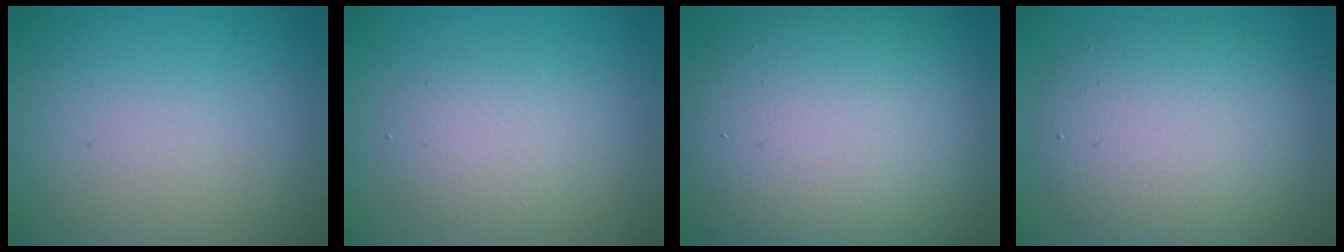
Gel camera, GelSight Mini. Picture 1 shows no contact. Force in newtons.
{"total": 2.8, "press": 2.8, "slide": 0.1}
{"total": 13.7, "press": 13.7, "slide": 0.8}
{"total": 7.0, "press": 7.0, "slide": 0.3}